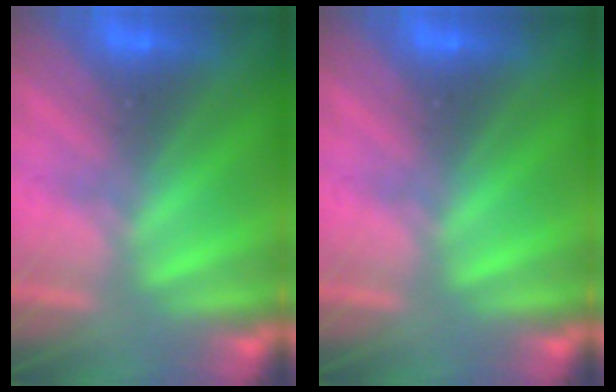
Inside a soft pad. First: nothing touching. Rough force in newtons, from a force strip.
{"total": 0.0}